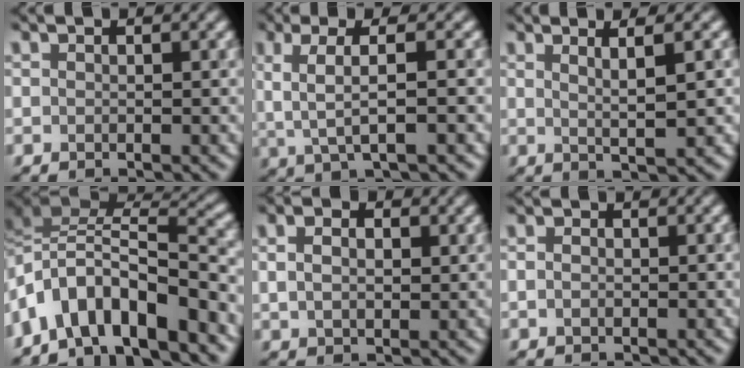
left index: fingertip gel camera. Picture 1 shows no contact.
{"total": 4.0, "force": [0.6, 1.1, 3.8], "torque": [-0.072, 0.007, 0.014]}
{"total": 3.3, "force": [1.1, 0.6, 3.0], "torque": [-0.047, 0.007, 0.017]}
{"total": 8.8, "force": [-4.6, 3.6, 6.6], "torque": [-0.099, 0.018, -0.087]}
{"total": 3.9, "force": [1.4, 2.6, 2.6], "torque": [-0.041, 0.015, 0.015]}
{"total": 0.9, "force": [-0.1, 0.7, 0.5], "torque": [-0.013, 0.002, 0.000]}